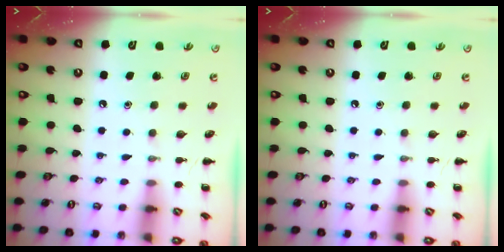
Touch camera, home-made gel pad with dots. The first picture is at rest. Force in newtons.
{"total": 0.0}